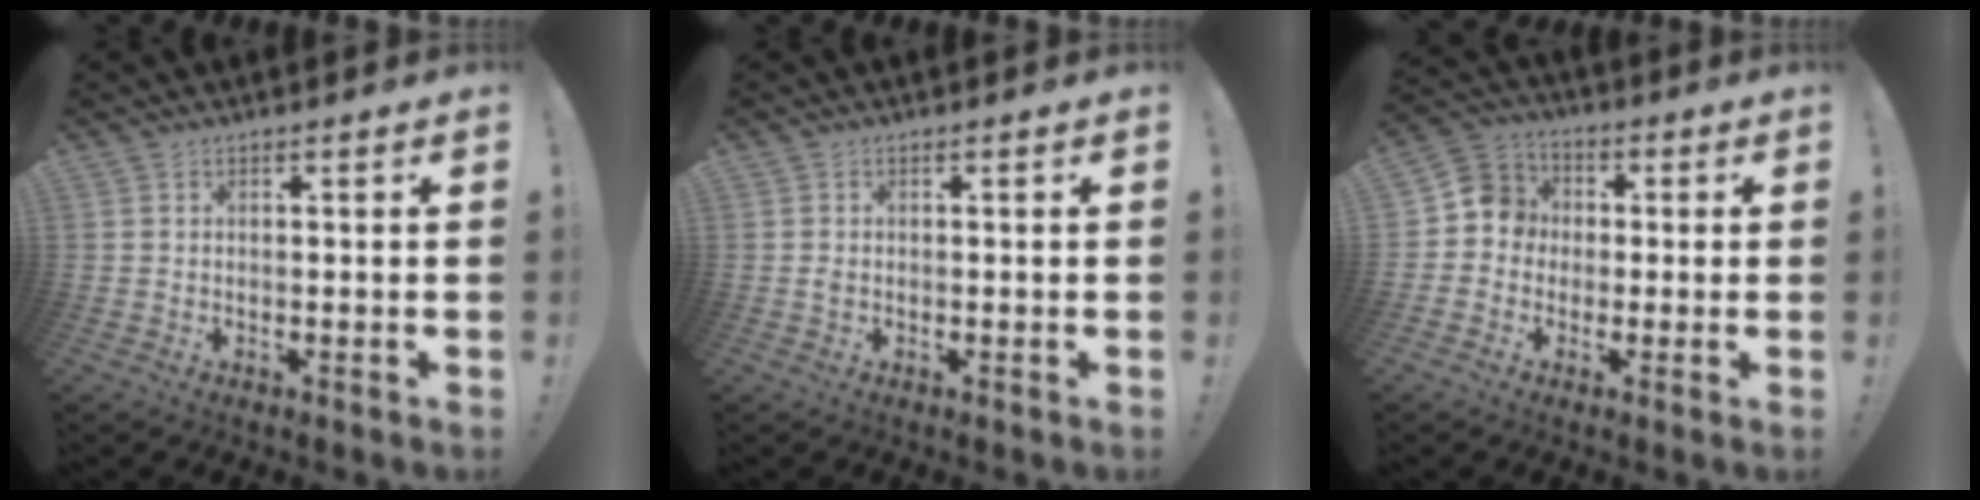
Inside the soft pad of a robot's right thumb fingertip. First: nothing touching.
{"total": 0.8, "force": [-0.4, 0.6, 0.4], "torque": [-0.012, 0.003, -0.005]}
{"total": 7.2, "force": [-0.9, 7.0, 1.8], "torque": [-0.031, 0.022, -0.014]}